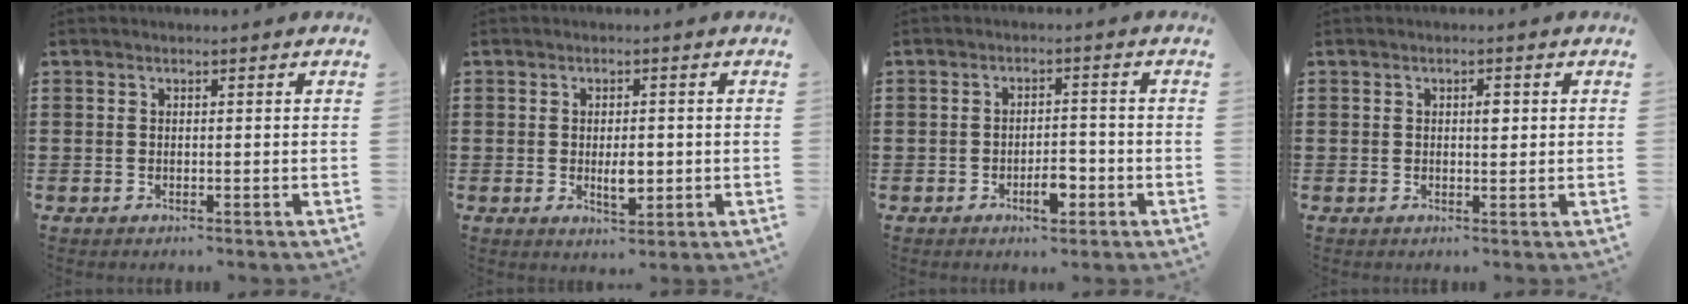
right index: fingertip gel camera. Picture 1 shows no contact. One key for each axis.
{"total": 3.7, "fx": -0.4, "fy": 1.6, "fz": 3.4, "tx": -0.060, "ty": 0.002, "tz": -0.006}
{"total": 4.2, "fx": -2.0, "fy": 1.7, "fz": 3.2, "tx": -0.053, "ty": 0.006, "tz": -0.035}
{"total": 1.9, "fx": 0.4, "fy": 0.8, "fz": 1.6, "tx": -0.025, "ty": 0.004, "tz": 0.004}